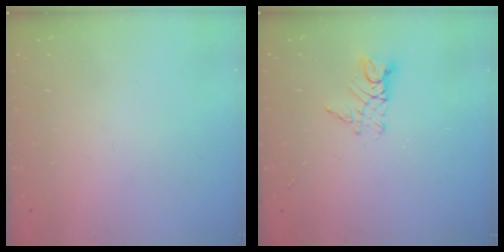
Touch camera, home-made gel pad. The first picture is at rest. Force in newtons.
{"total": 7.2, "press": 7.2, "slide": 0.6}